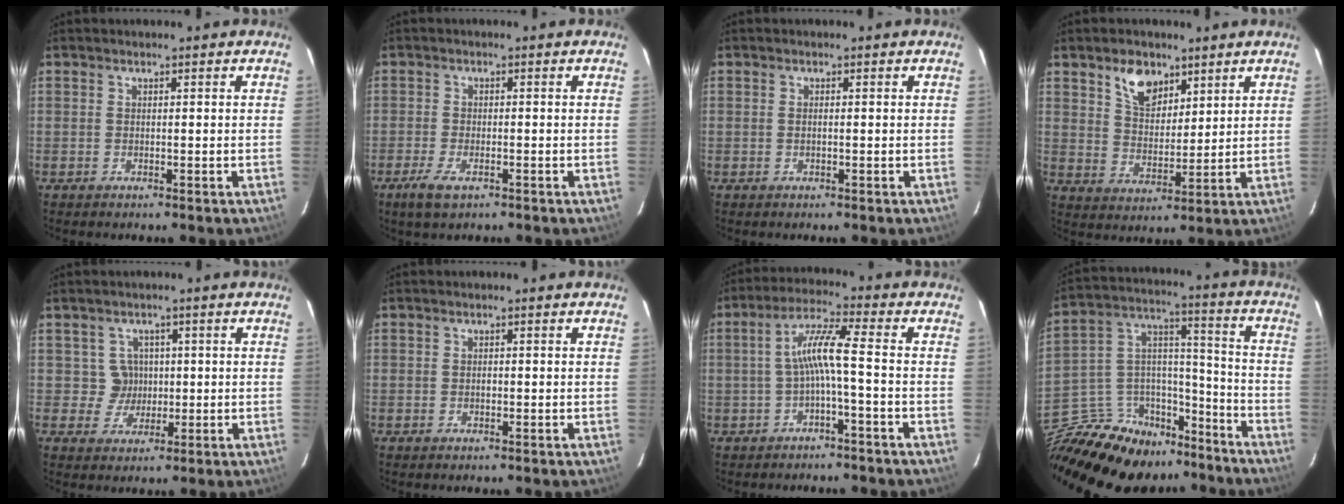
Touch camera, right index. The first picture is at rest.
{"total": 4.4, "force": [-2.7, 1.6, 3.1], "torque": [-0.077, -0.010, -0.050]}
{"total": 0.7, "force": [0.0, 0.1, 0.6], "torque": [-0.014, 0.002, -0.002]}
{"total": 7.6, "force": [4.8, 4.3, 4.1], "torque": [-0.067, 0.009, 0.092]}
{"total": 3.9, "force": [0.4, 3.9, 0.0], "torque": [-0.001, 0.017, 0.010]}
{"total": 0.6, "force": [-0.1, 0.5, 0.3], "torque": [-0.004, 0.000, -0.002]}
{"total": 6.2, "force": [-1.7, -0.3, 6.0], "torque": [-0.133, 0.014, -0.027]}
{"total": 23.6, "force": [-18.0, 12.7, 8.5], "torque": [-0.195, 0.070, -0.266]}